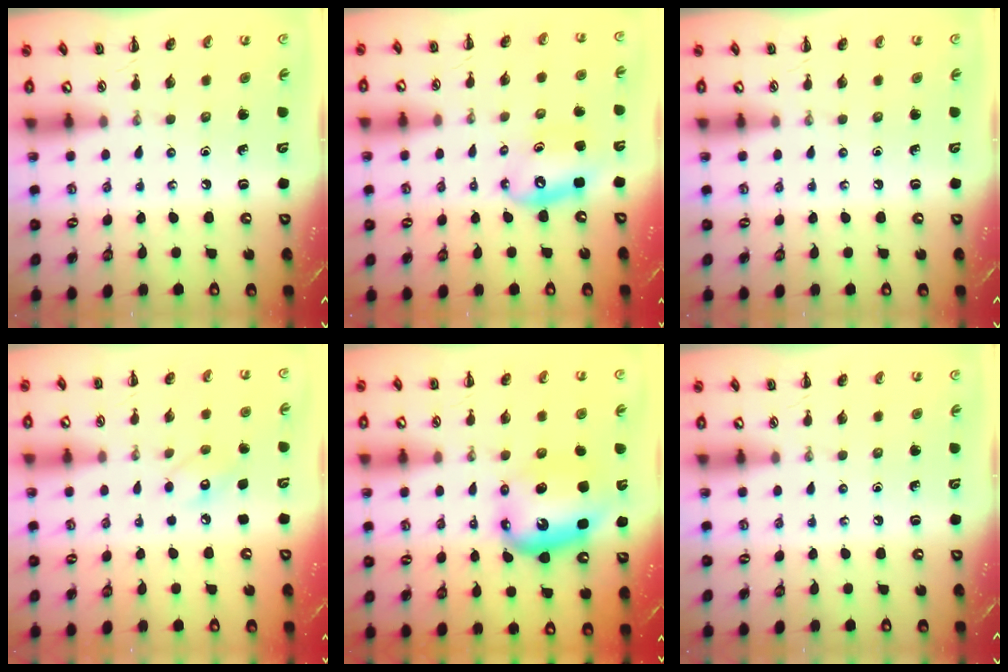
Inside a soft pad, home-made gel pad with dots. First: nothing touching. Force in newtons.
{"total": 10.0, "press": 9.7, "slide": 2.5}
{"total": 0.0}
{"total": 6.5, "press": 6.3, "slide": 1.3}
{"total": 9.3, "press": 8.9, "slide": 2.8}
{"total": 0.0}